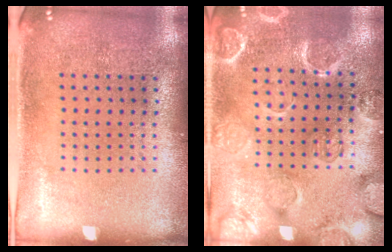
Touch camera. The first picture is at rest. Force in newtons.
{"total": 2.4, "press": 2.4, "slide": 0.4}